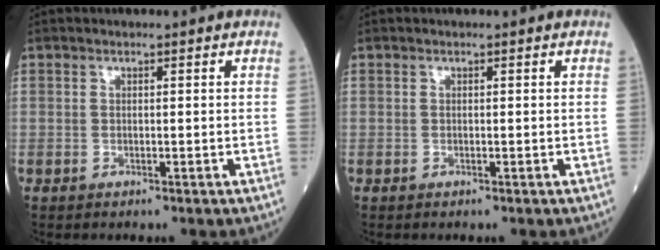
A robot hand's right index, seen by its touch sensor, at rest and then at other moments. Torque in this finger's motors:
{"motor_torque": [0.07, 0.01, -0.03, -0.01]}